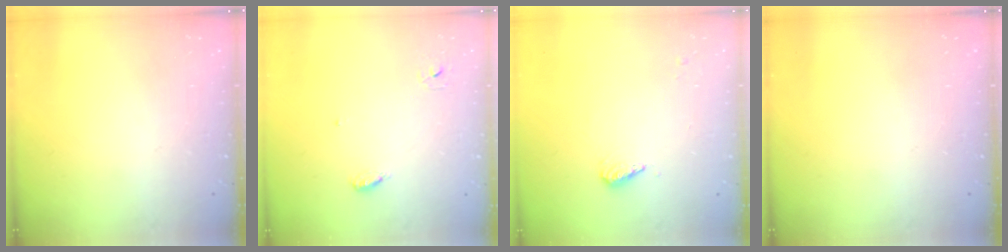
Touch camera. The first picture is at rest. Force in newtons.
{"total": 3.4, "press": 3.4, "slide": 0.3}
{"total": 3.6, "press": 3.5, "slide": 1.1}
{"total": 0.0}